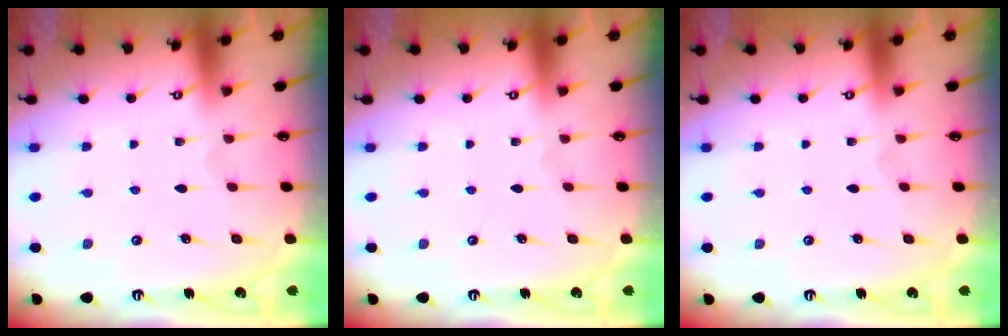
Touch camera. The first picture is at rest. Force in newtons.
{"total": 0.0}
{"total": 0.0}